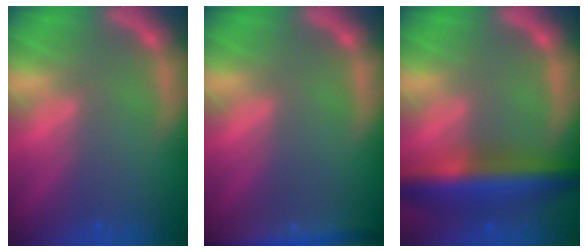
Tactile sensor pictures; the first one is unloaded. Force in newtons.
{"total": 5.0}
{"total": 8.5}